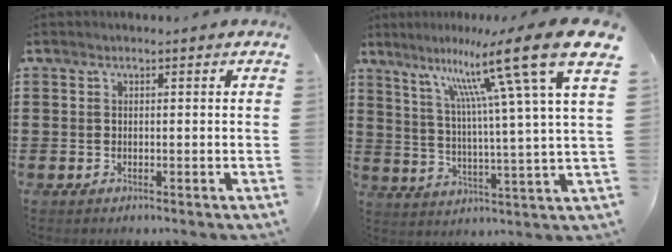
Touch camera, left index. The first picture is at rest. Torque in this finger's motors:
{"motor_torque": [2.14, 0.00, 0.78, 0.21]}